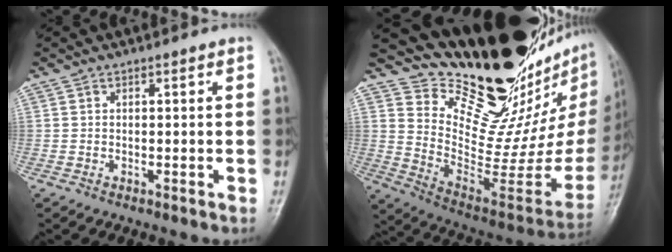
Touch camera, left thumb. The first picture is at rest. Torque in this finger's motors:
{"motor_torque": [0.75, 0.31, -0.79, -1.20, 0.06]}